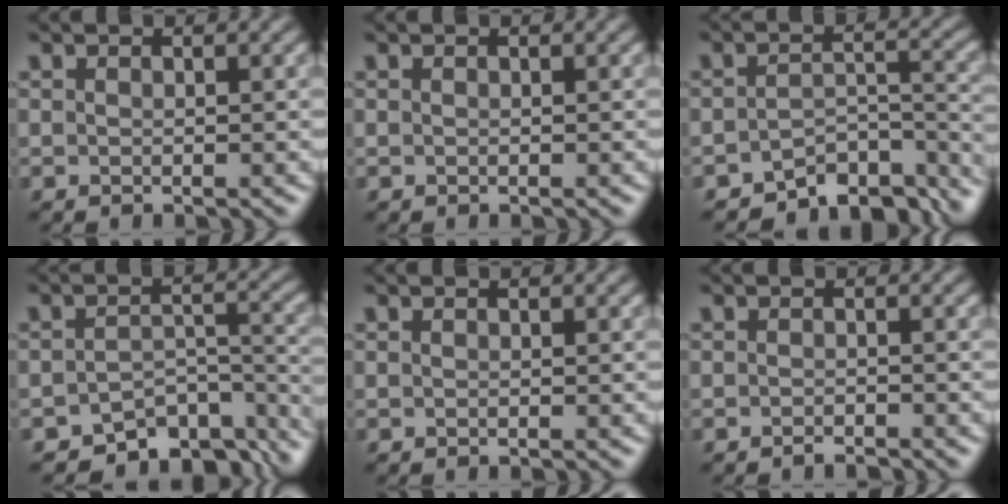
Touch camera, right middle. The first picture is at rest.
{"total": 0.0}
{"total": 7.1, "force": [-6.2, 2.4, 2.4], "torque": [-0.018, -0.013, -0.093]}
{"total": 7.7, "force": [-6.5, 3.2, 2.7], "torque": [-0.023, -0.021, -0.097]}
{"total": 0.0}
{"total": 0.9, "force": [-0.8, 0.1, 0.4], "torque": [-0.005, 0.001, -0.014]}